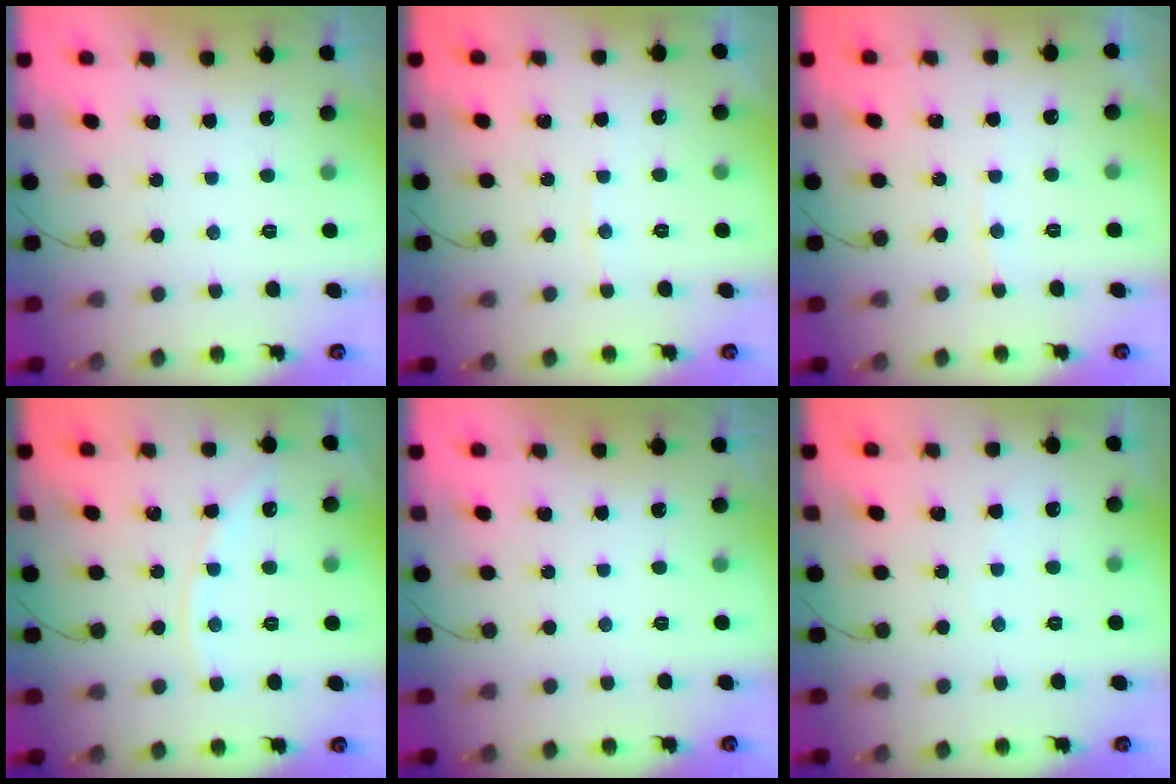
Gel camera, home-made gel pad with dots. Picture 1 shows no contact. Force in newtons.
{"total": 2.5, "press": 2.5, "slide": 0.3}
{"total": 2.9, "press": 2.9, "slide": 0.3}
{"total": 4.8, "press": 4.8, "slide": 0.7}
{"total": 0.0}
{"total": 2.7, "press": 2.7, "slide": 0.3}